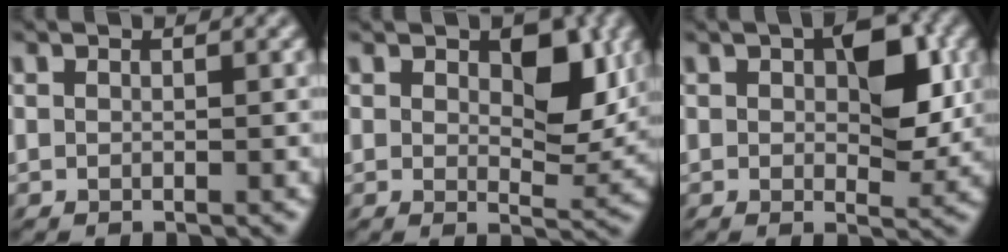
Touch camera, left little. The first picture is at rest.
{"total": 6.5, "force": [2.3, 3.9, 4.7], "torque": [-0.089, -0.012, 0.036]}
{"total": 6.9, "force": [1.6, 3.9, 5.5], "torque": [-0.093, -0.002, 0.026]}